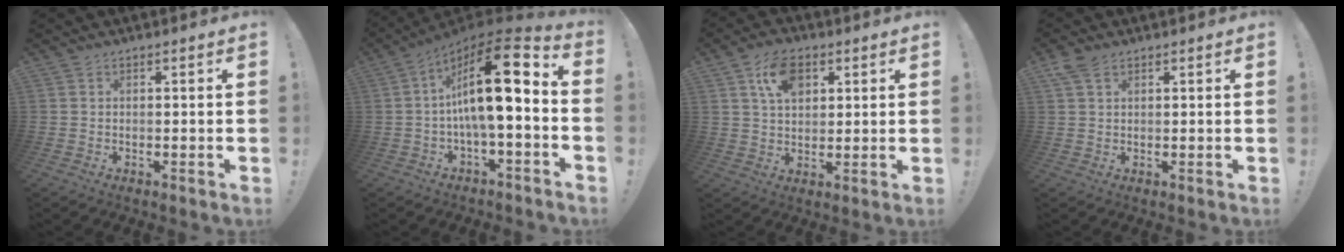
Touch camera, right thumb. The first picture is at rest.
{"total": 19.3, "force": [2.4, 5.9, 18.2], "torque": [-0.287, -0.011, 0.033]}
{"total": 10.4, "force": [4.7, 6.6, 6.4], "torque": [-0.097, -0.002, 0.086]}
{"total": 4.2, "force": [2.4, 2.2, 2.7], "torque": [-0.049, -0.005, 0.047]}